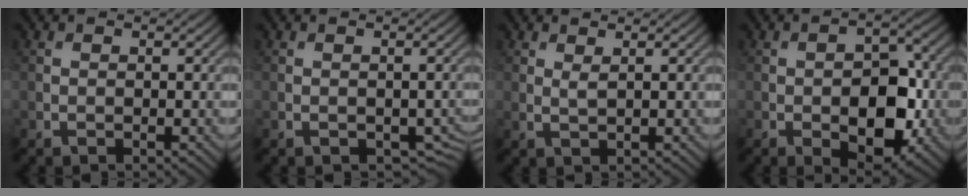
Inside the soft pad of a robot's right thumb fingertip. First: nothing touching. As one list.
[{"total": 2.5, "force": [-0.7, 1.9, 1.5], "torque": [-0.027, -0.017, -0.008]}, {"total": 1.1, "force": [0.8, 0.0, 0.8], "torque": [-0.020, 0.000, 0.016]}, {"total": 8.8, "force": [-2.1, 4.7, 7.1], "torque": [-0.112, -0.010, -0.029]}]